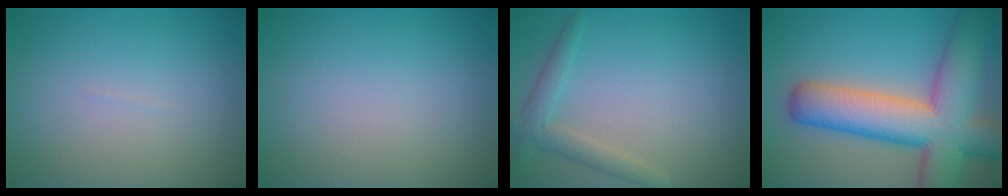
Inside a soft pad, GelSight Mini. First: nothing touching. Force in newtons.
{"total": 0.0}
{"total": 2.5, "press": 2.5, "slide": 0.2}
{"total": 11.9, "press": 11.9, "slide": 0.6}